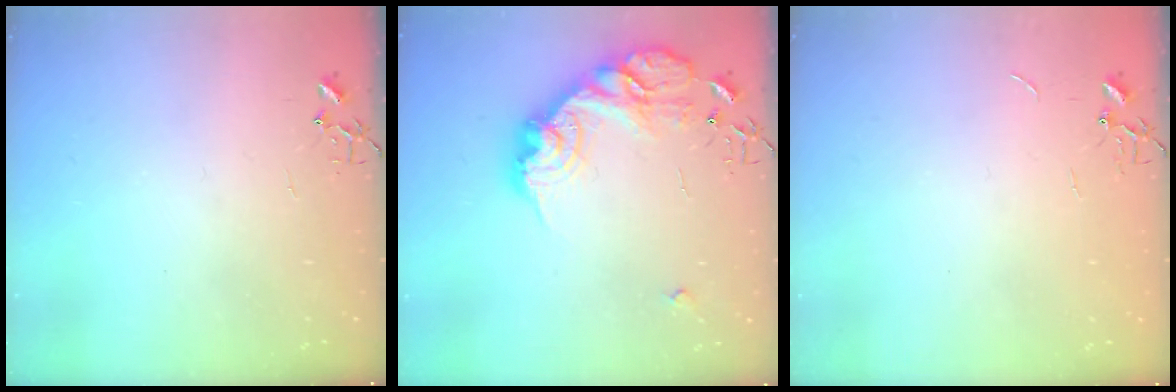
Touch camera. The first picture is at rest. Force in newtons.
{"total": 19.5, "press": 19.5, "slide": 1.3}
{"total": 0.7, "press": 0.7, "slide": 0.1}